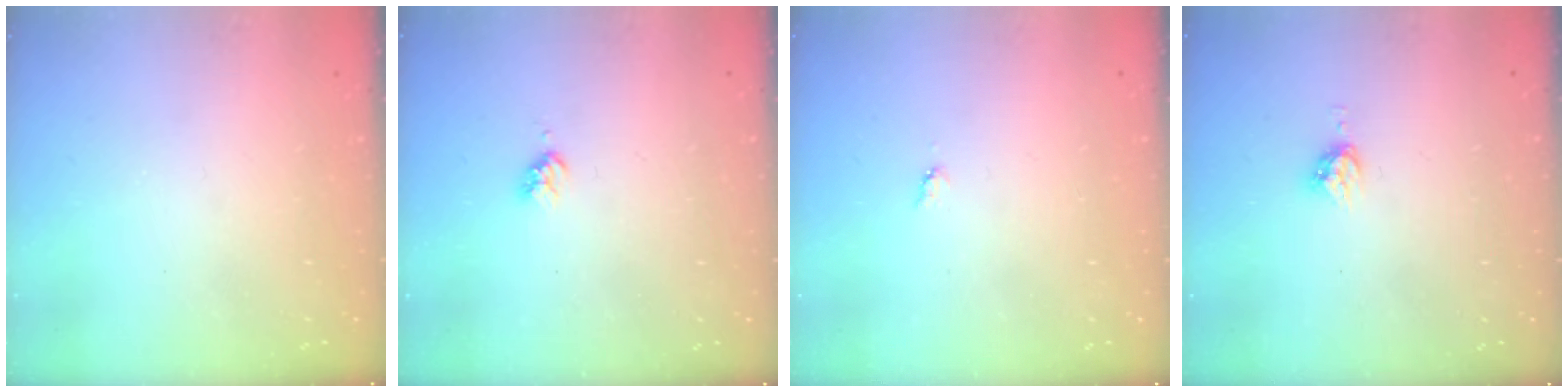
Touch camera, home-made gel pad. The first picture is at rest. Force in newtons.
{"total": 3.2, "press": 3.2, "slide": 0.4}
{"total": 3.9, "press": 3.8, "slide": 0.5}
{"total": 4.5, "press": 4.5, "slide": 0.0}